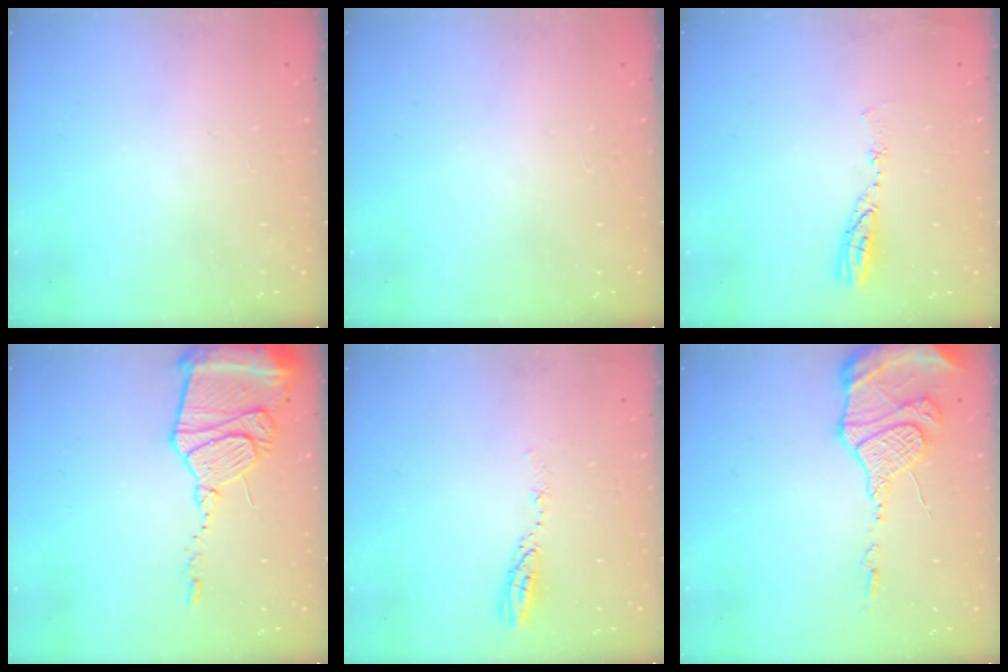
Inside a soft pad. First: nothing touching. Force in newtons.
{"total": 0.0}
{"total": 5.0, "press": 5.0, "slide": 0.6}
{"total": 17.8, "press": 17.7, "slide": 1.5}
{"total": 4.0, "press": 3.9, "slide": 0.5}
{"total": 15.6, "press": 15.1, "slide": 3.7}